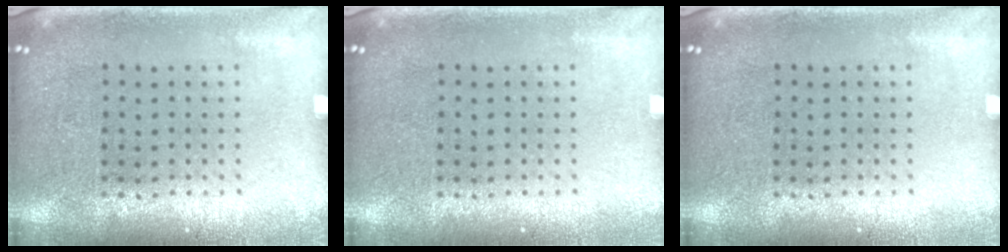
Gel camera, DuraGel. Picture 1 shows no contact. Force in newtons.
{"total": 0.0}
{"total": 0.0}